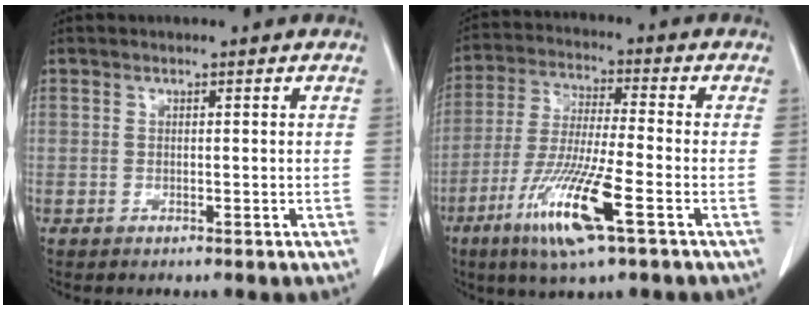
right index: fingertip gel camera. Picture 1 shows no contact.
{"total": 13.0, "force": [-6.1, 0.5, 11.5], "torque": [-0.236, -0.028, -0.113]}